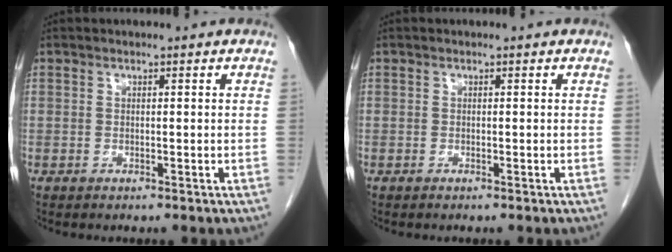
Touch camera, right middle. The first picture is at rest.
{"total": 0.0}